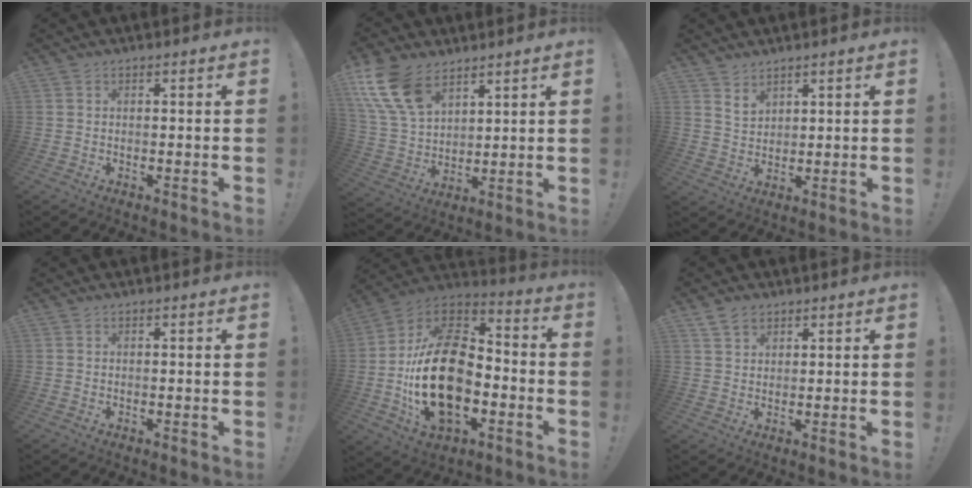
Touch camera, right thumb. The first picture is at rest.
{"total": 15.7, "force": [9.2, 9.1, 9.0], "torque": [-0.201, -0.040, 0.175]}
{"total": 4.5, "force": [3.7, 2.2, 1.0], "torque": [-0.009, -0.028, 0.068]}
{"total": 0.0}
{"total": 27.7, "force": [-4.7, 17.4, 21.1], "torque": [-0.375, 0.030, -0.067]}
{"total": 4.3, "force": [2.8, 2.9, 1.7], "torque": [-0.033, -0.004, 0.053]}